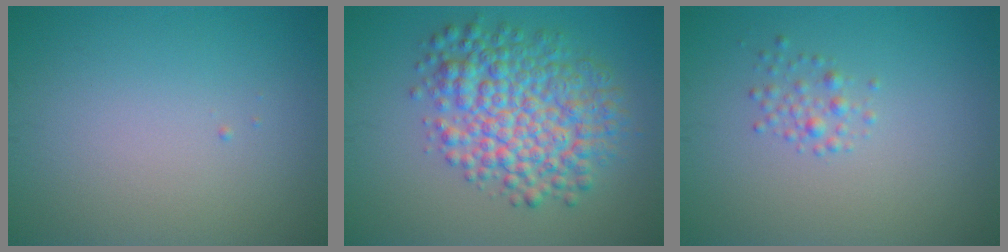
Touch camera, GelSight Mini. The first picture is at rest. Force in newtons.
{"total": 7.7, "press": 7.7, "slide": 0.1}
{"total": 1.3, "press": 1.3, "slide": 0.0}